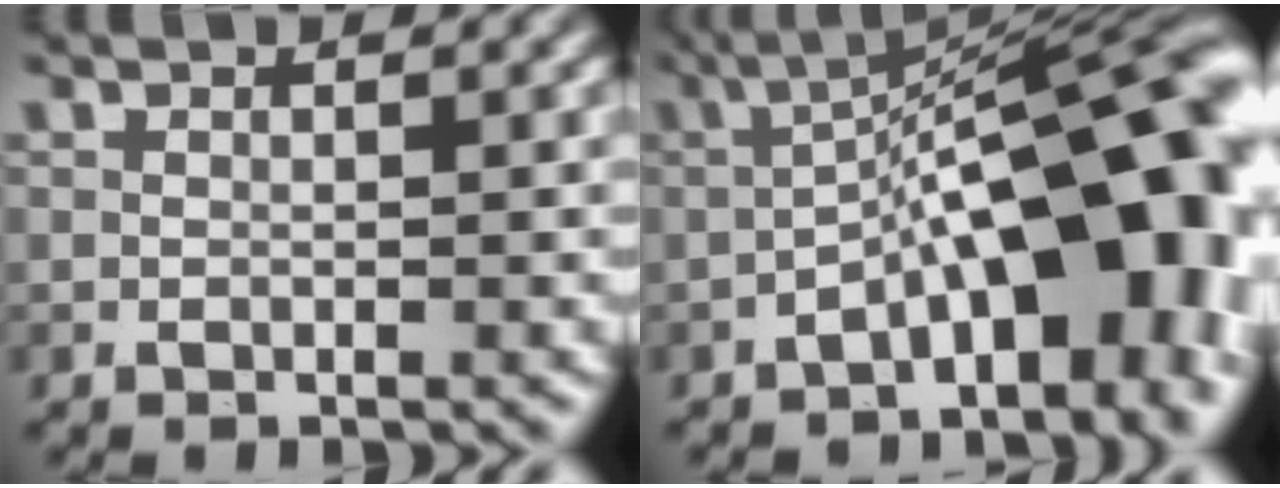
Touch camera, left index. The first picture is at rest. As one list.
[{"total": 13.9, "force": [-3.5, 5.5, 12.3], "torque": [-0.150, 0.035, -0.059]}]